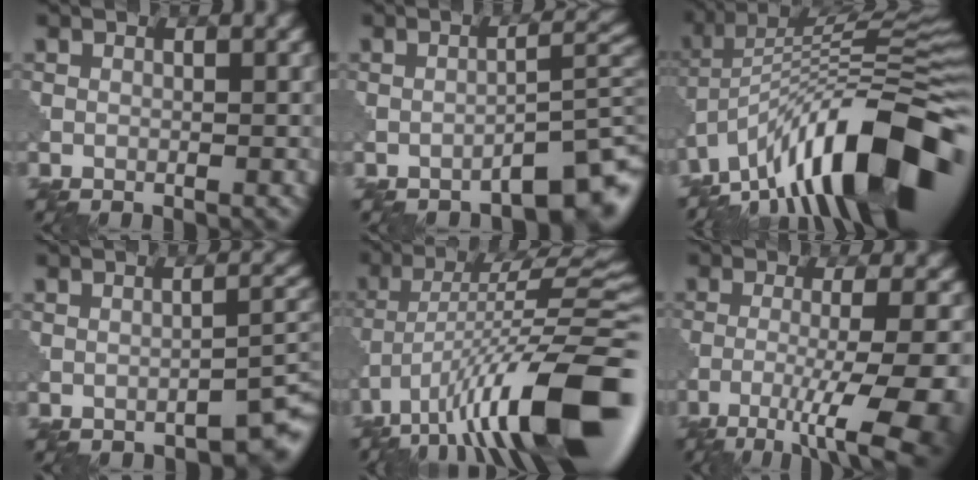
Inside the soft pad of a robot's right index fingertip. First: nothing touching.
{"total": 5.3, "force": [-3.8, 1.3, 3.5], "torque": [-0.035, 0.013, -0.053]}
{"total": 14.8, "force": [-8.0, 4.4, 11.7], "torque": [-0.190, 0.039, -0.149]}
{"total": 2.7, "force": [-2.2, 0.6, 1.6], "torque": [-0.017, 0.011, -0.033]}
{"total": 14.8, "force": [-7.4, 3.8, 12.3], "torque": [-0.209, 0.017, -0.122]}
{"total": 9.5, "force": [-5.0, 1.9, 7.9], "torque": [-0.127, -0.006, -0.078]}